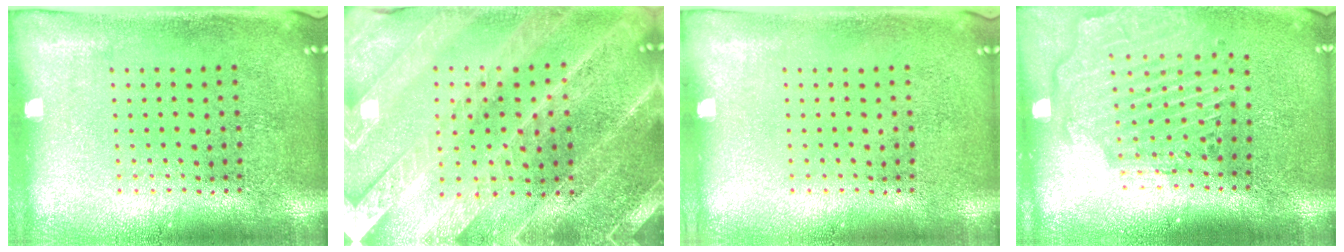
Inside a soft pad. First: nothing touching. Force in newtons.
{"total": 2.8, "press": 2.8, "slide": 0.5}
{"total": 0.0}
{"total": 2.7, "press": 2.2, "slide": 1.5}